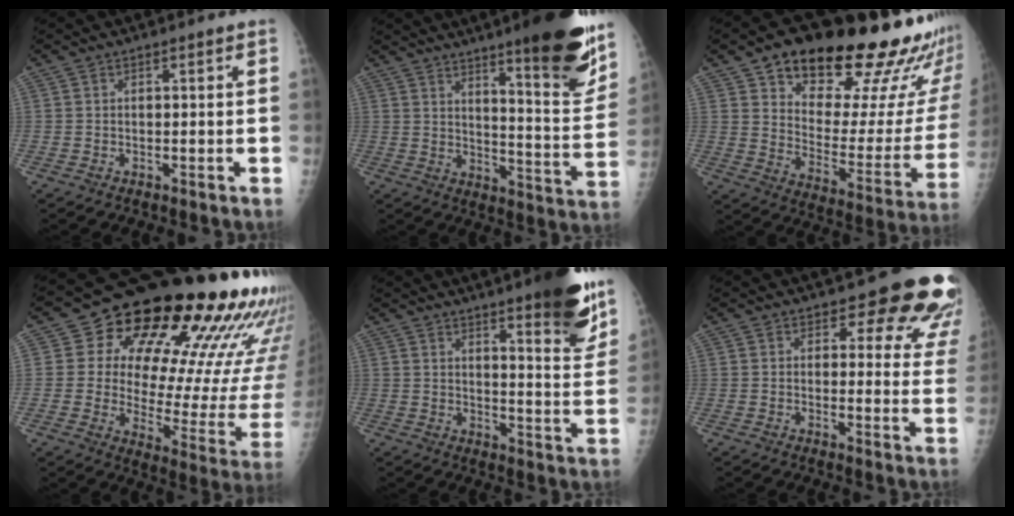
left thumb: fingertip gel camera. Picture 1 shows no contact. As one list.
[{"total": 19.2, "force": [12.7, 2.8, 14.2], "torque": [-0.162, -0.083, 0.184]}, {"total": 29.8, "force": [19.8, 10.6, 19.6], "torque": [-0.246, -0.070, 0.279]}, {"total": 28.1, "force": [15.3, 12.0, 20.3], "torque": [-0.244, -0.044, 0.209]}, {"total": 14.8, "force": [9.9, 2.6, 10.7], "torque": [-0.117, -0.065, 0.136]}, {"total": 14.1, "force": [11.3, 5.5, 6.4], "torque": [-0.012, -0.069, 0.105]}]